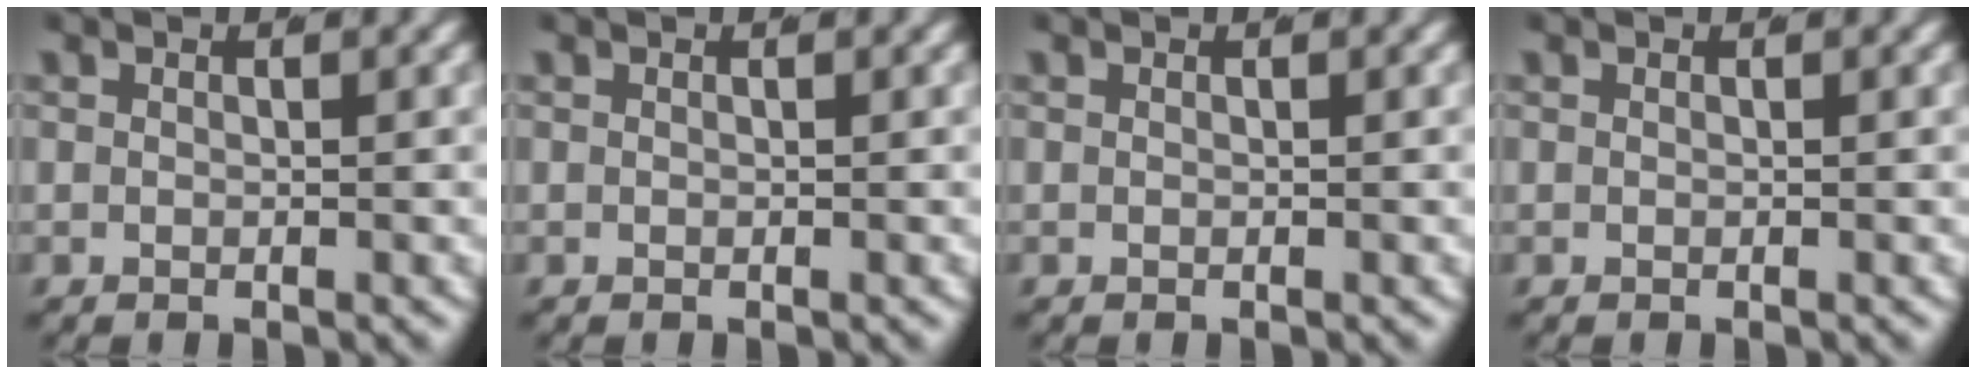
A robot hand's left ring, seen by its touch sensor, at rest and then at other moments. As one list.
[{"total": 0.0}, {"total": 0.0}, {"total": 0.0}]